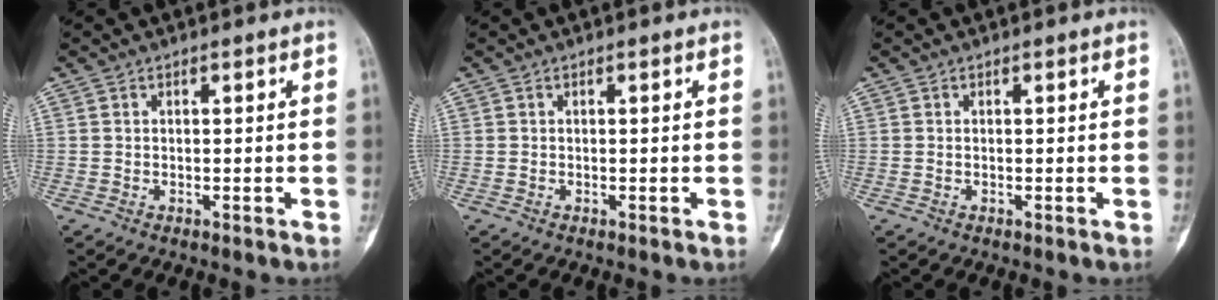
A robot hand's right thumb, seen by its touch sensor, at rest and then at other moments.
{"total": 0.0}
{"total": 0.0}